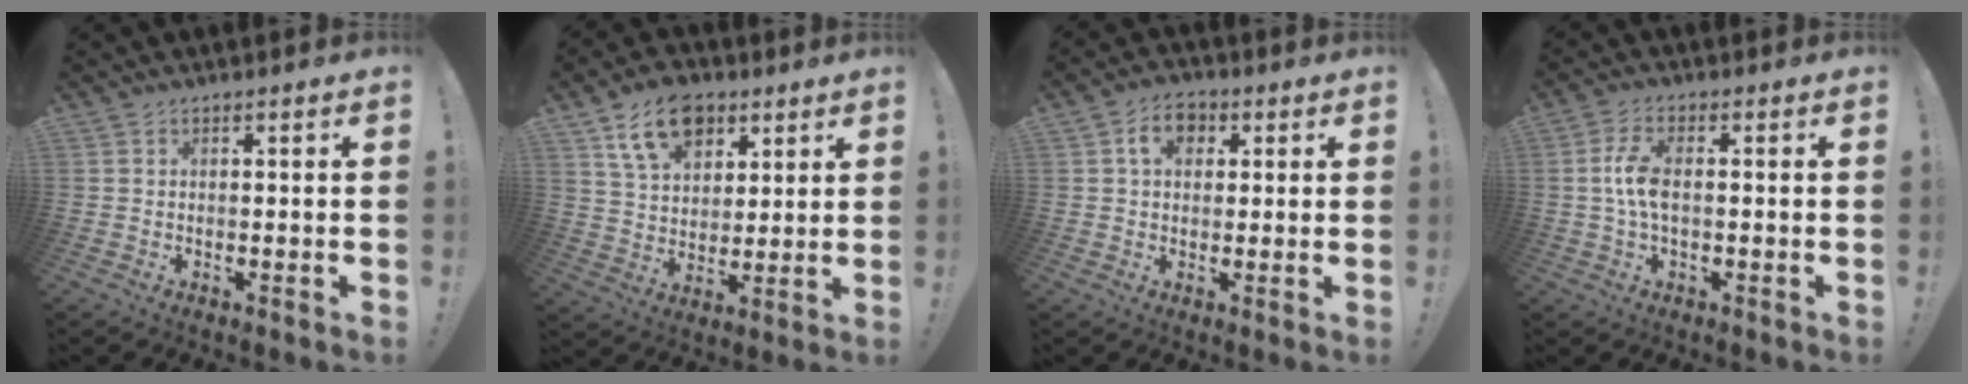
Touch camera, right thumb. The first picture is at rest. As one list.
[{"total": 14.3, "force": [7.8, 9.5, 7.4], "torque": [-0.115, -0.027, 0.147]}, {"total": 7.1, "force": [2.3, 5.1, 4.4], "torque": [-0.066, 0.010, 0.041]}, {"total": 7.1, "force": [0.0, 3.4, 6.2], "torque": [-0.127, 0.006, -0.001]}]